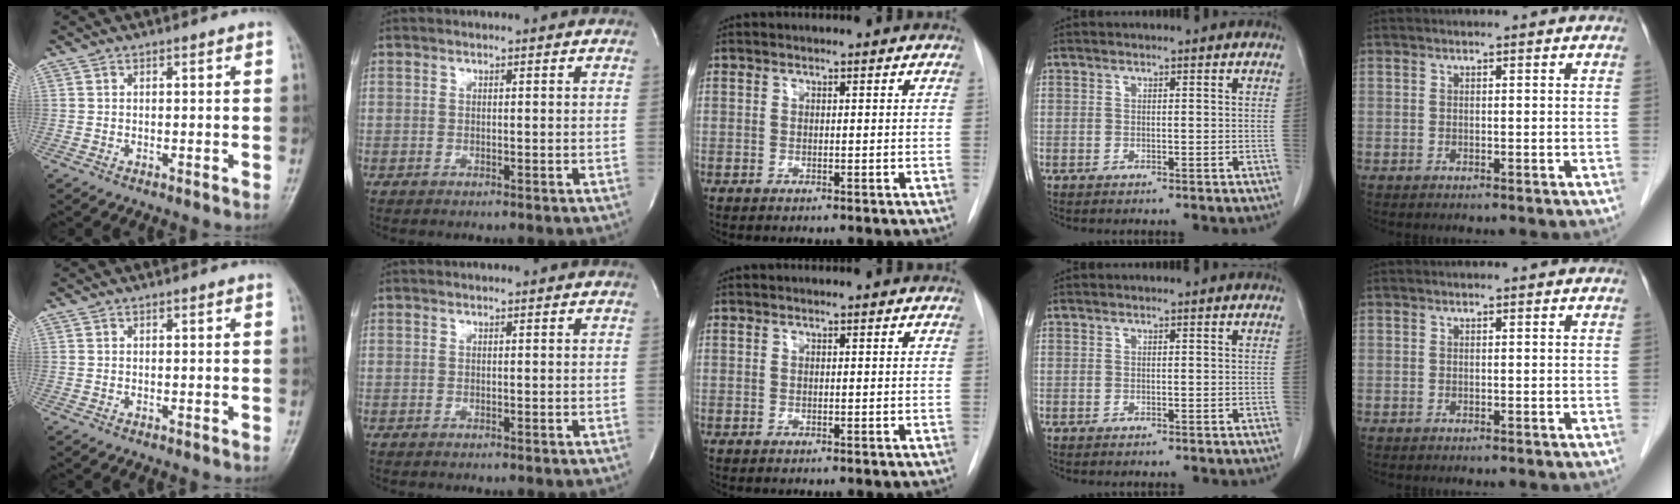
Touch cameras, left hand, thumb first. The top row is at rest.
{}